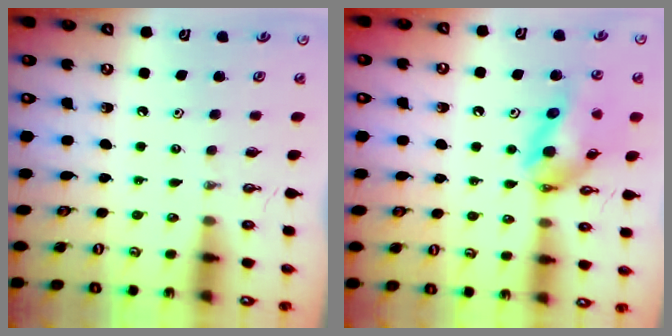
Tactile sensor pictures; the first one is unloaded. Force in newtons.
{"total": 13.8, "press": 13.7, "slide": 2.1}